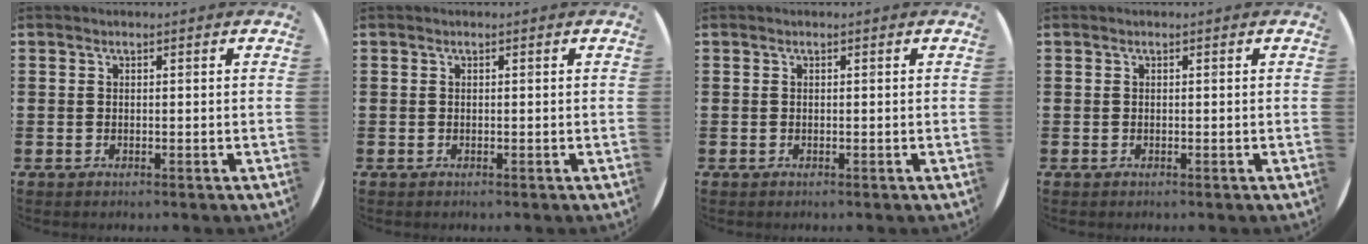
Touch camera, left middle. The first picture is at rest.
{"total": 0.0}
{"total": 0.0}
{"total": 0.0}